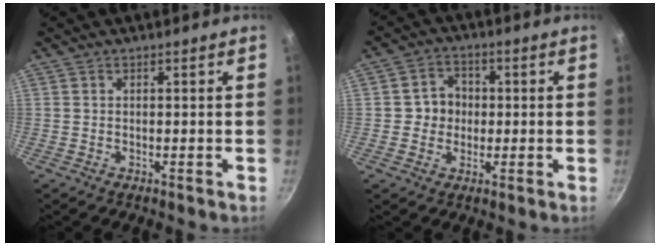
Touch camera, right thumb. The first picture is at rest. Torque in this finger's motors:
{"motor_torque": [-0.59, 0.30, -0.45, -0.11, -0.07]}